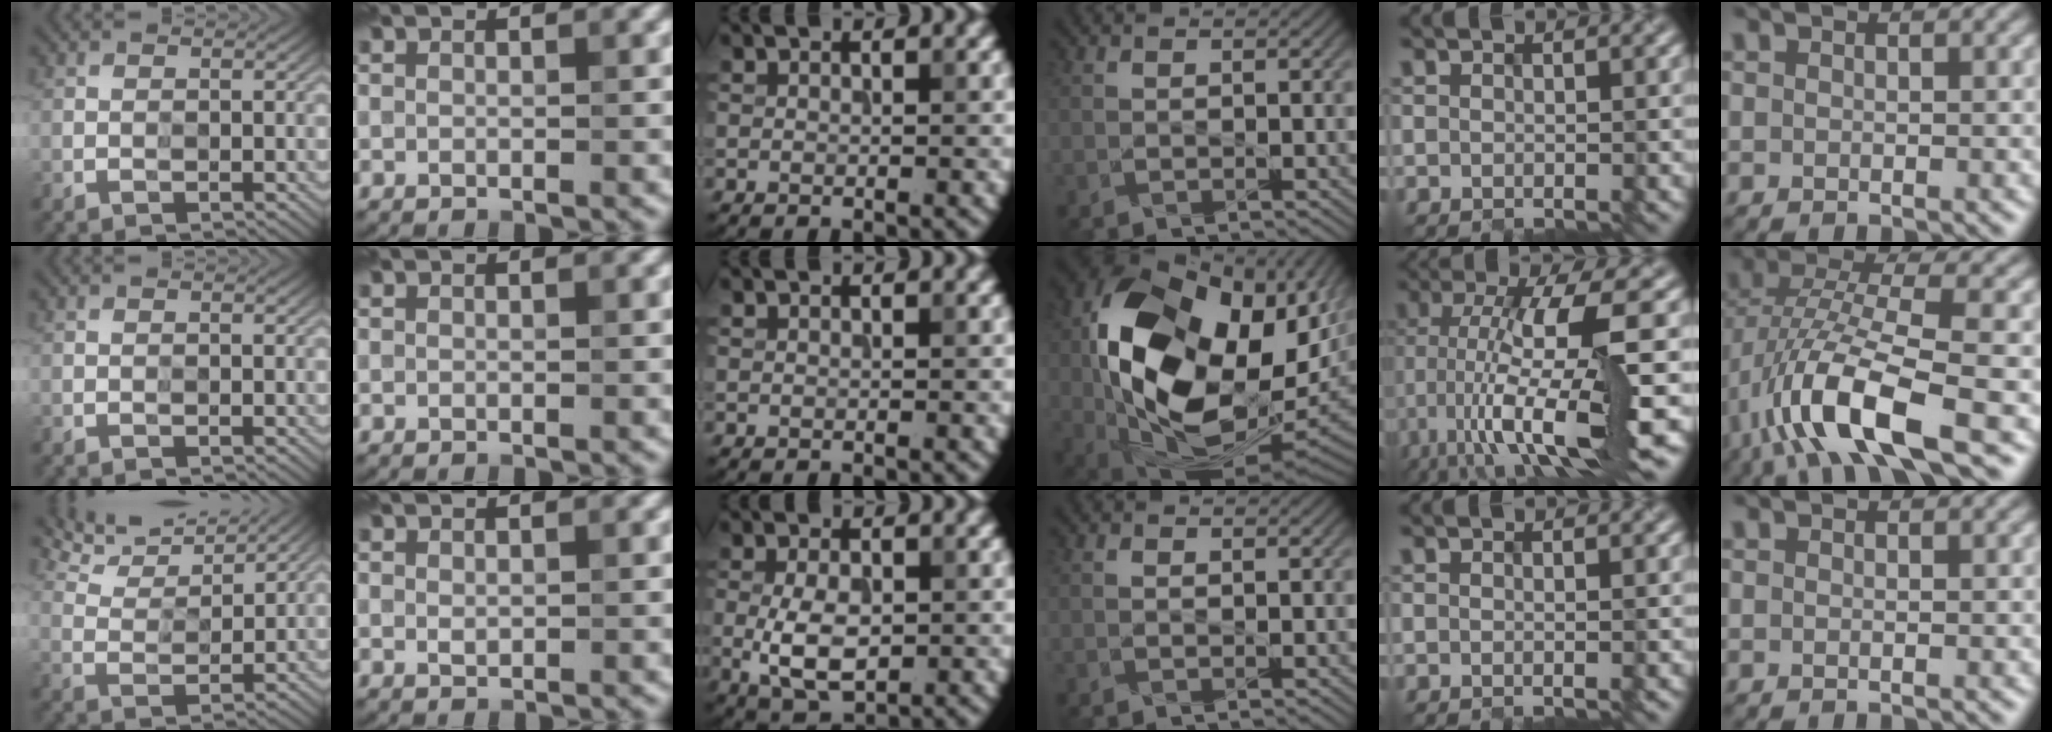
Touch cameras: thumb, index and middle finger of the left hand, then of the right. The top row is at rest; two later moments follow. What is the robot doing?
{"motion": "insert", "object": "drawer"}